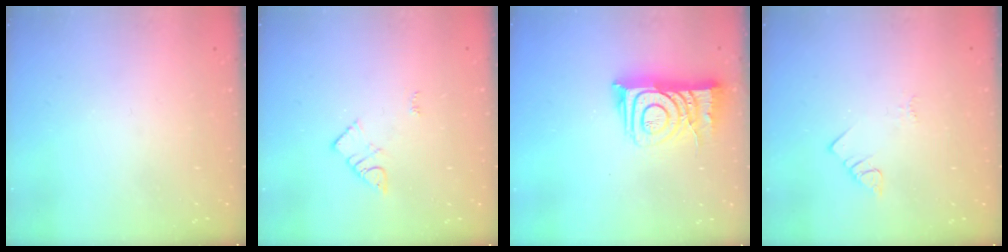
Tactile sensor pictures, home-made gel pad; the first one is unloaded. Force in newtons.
{"total": 4.3, "press": 4.2, "slide": 0.6}
{"total": 10.9, "press": 10.9, "slide": 1.1}
{"total": 2.0, "press": 2.0, "slide": 0.4}